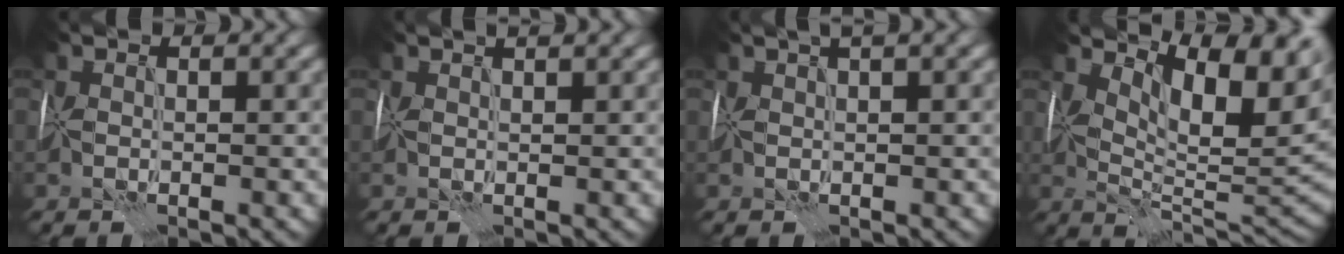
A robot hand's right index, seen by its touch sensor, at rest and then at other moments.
{"total": 1.8, "force": [1.2, 0.4, 1.3], "torque": [-0.018, 0.015, 0.011]}
{"total": 2.6, "force": [1.5, 0.3, 2.1], "torque": [-0.034, 0.013, 0.023]}
{"total": 10.2, "force": [3.7, 4.2, 8.6], "torque": [-0.127, -0.006, 0.066]}